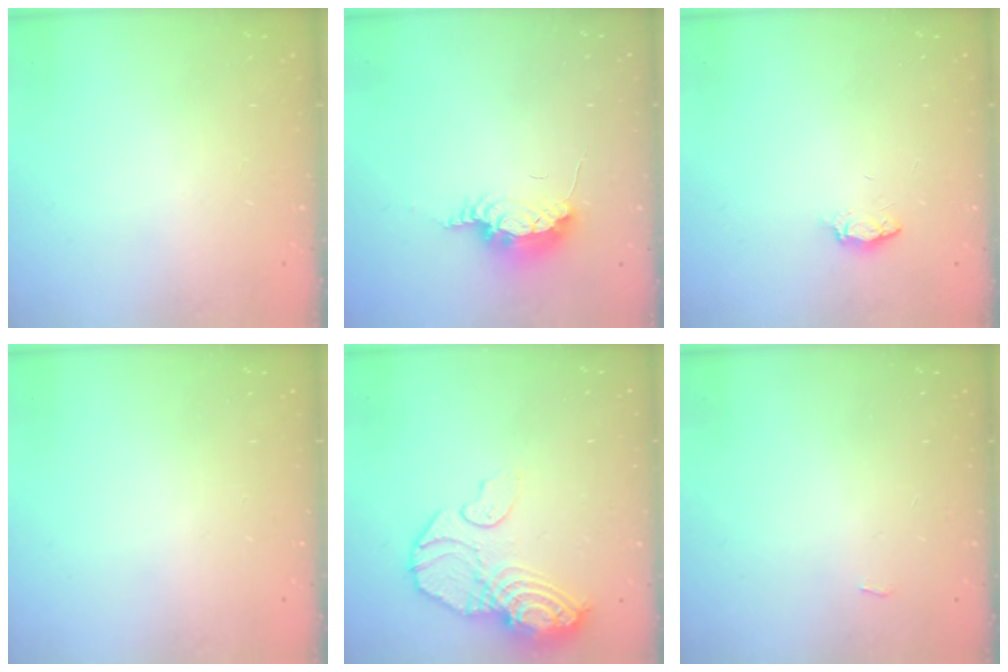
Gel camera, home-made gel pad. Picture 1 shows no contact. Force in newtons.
{"total": 8.6, "press": 8.1, "slide": 2.9}
{"total": 3.7, "press": 3.7, "slide": 0.6}
{"total": 0.0}
{"total": 13.2, "press": 13.1, "slide": 1.4}
{"total": 2.3, "press": 2.3, "slide": 0.3}